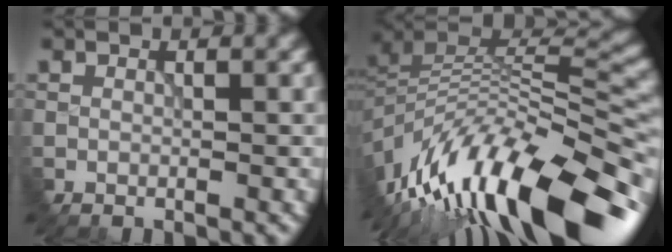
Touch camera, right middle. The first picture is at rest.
{"total": 14.5, "force": [-8.0, 5.4, 10.8], "torque": [-0.205, 0.021, -0.130]}